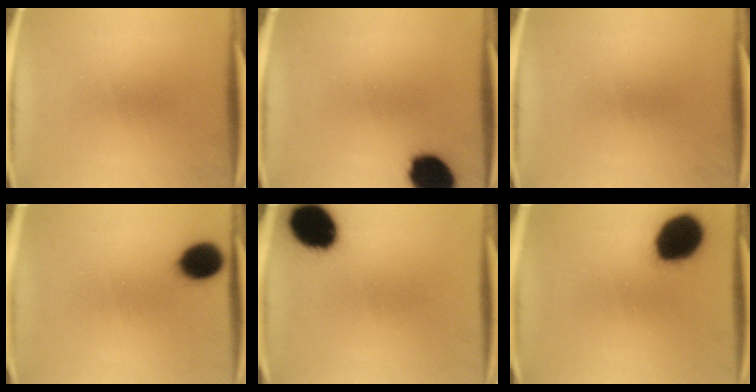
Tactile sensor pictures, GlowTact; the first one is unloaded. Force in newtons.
{"total": 13.3}
{"total": 0.0}
{"total": 10.2}
{"total": 15.4}
{"total": 17.7}